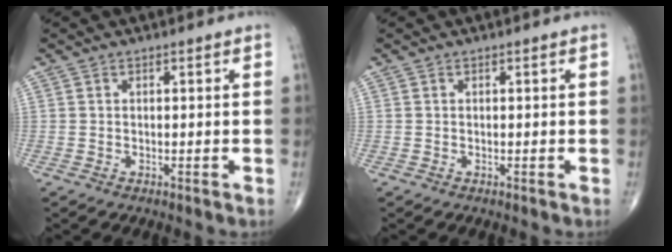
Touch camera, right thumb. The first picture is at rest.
{"total": 0.0}